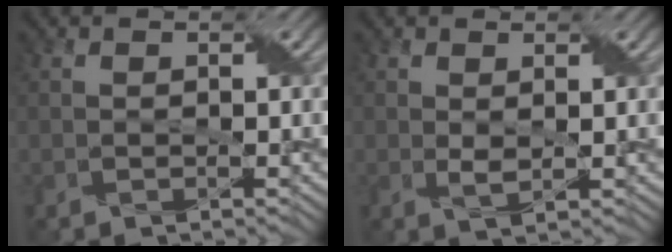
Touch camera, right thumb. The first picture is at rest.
{"total": 1.5, "force": [0.5, 0.7, 1.2], "torque": [-0.029, -0.003, 0.014]}